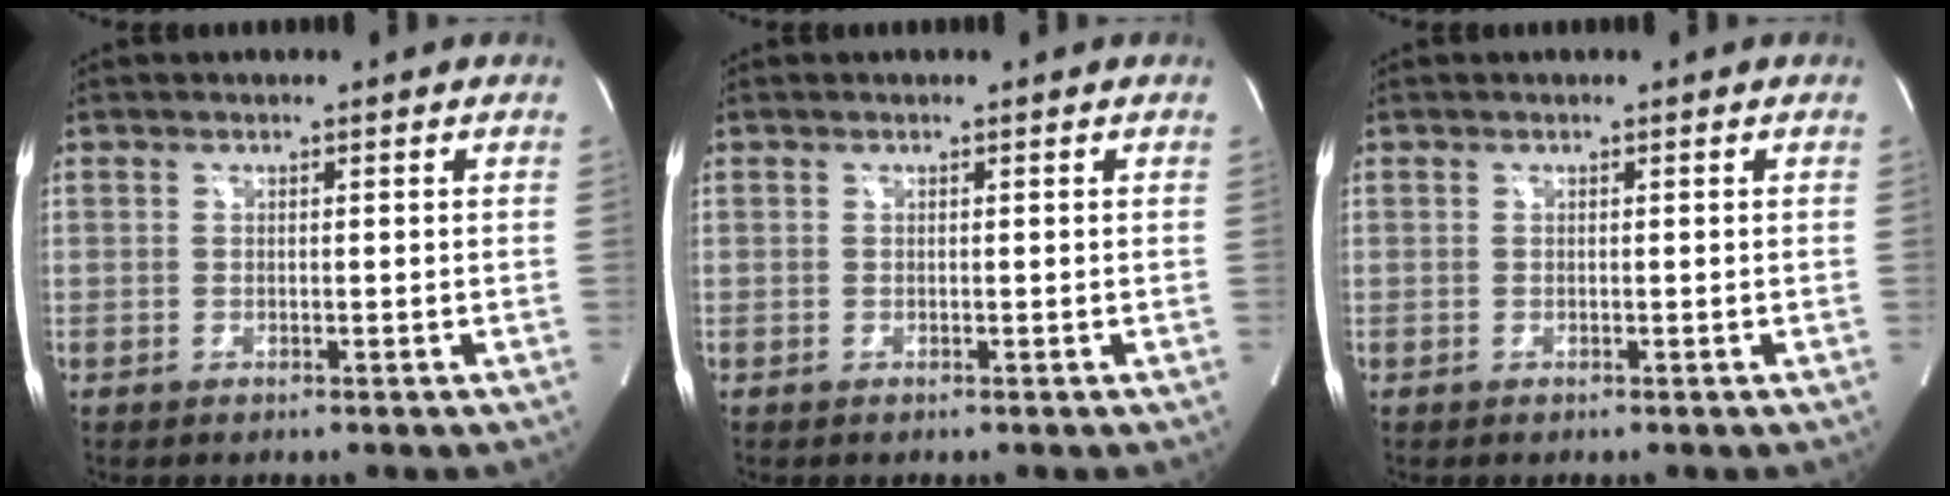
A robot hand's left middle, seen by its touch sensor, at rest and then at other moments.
{"total": 0.0}
{"total": 0.0}